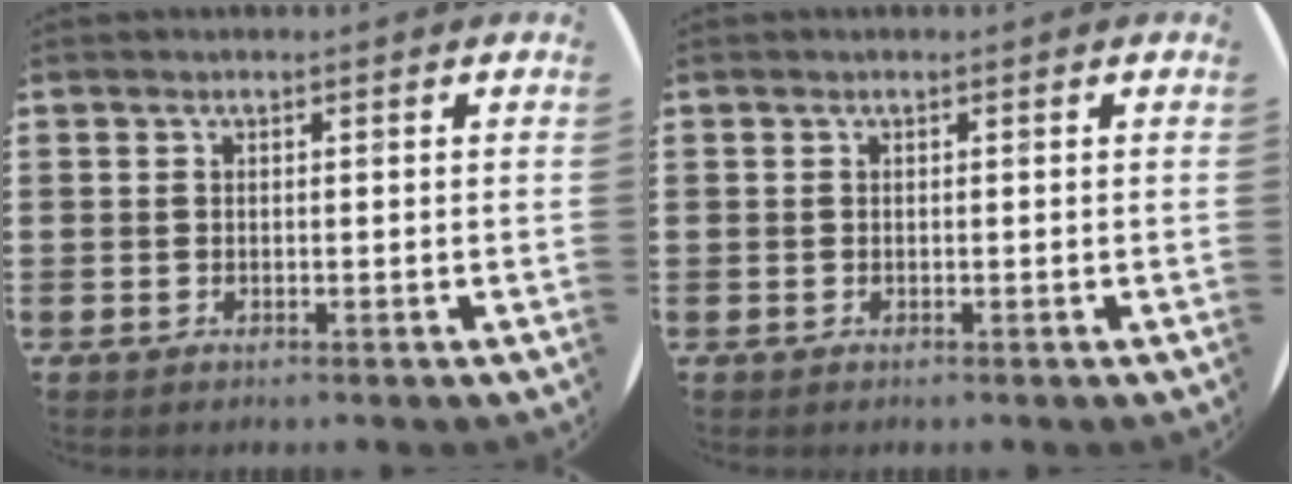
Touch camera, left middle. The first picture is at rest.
{"total": 0.0}